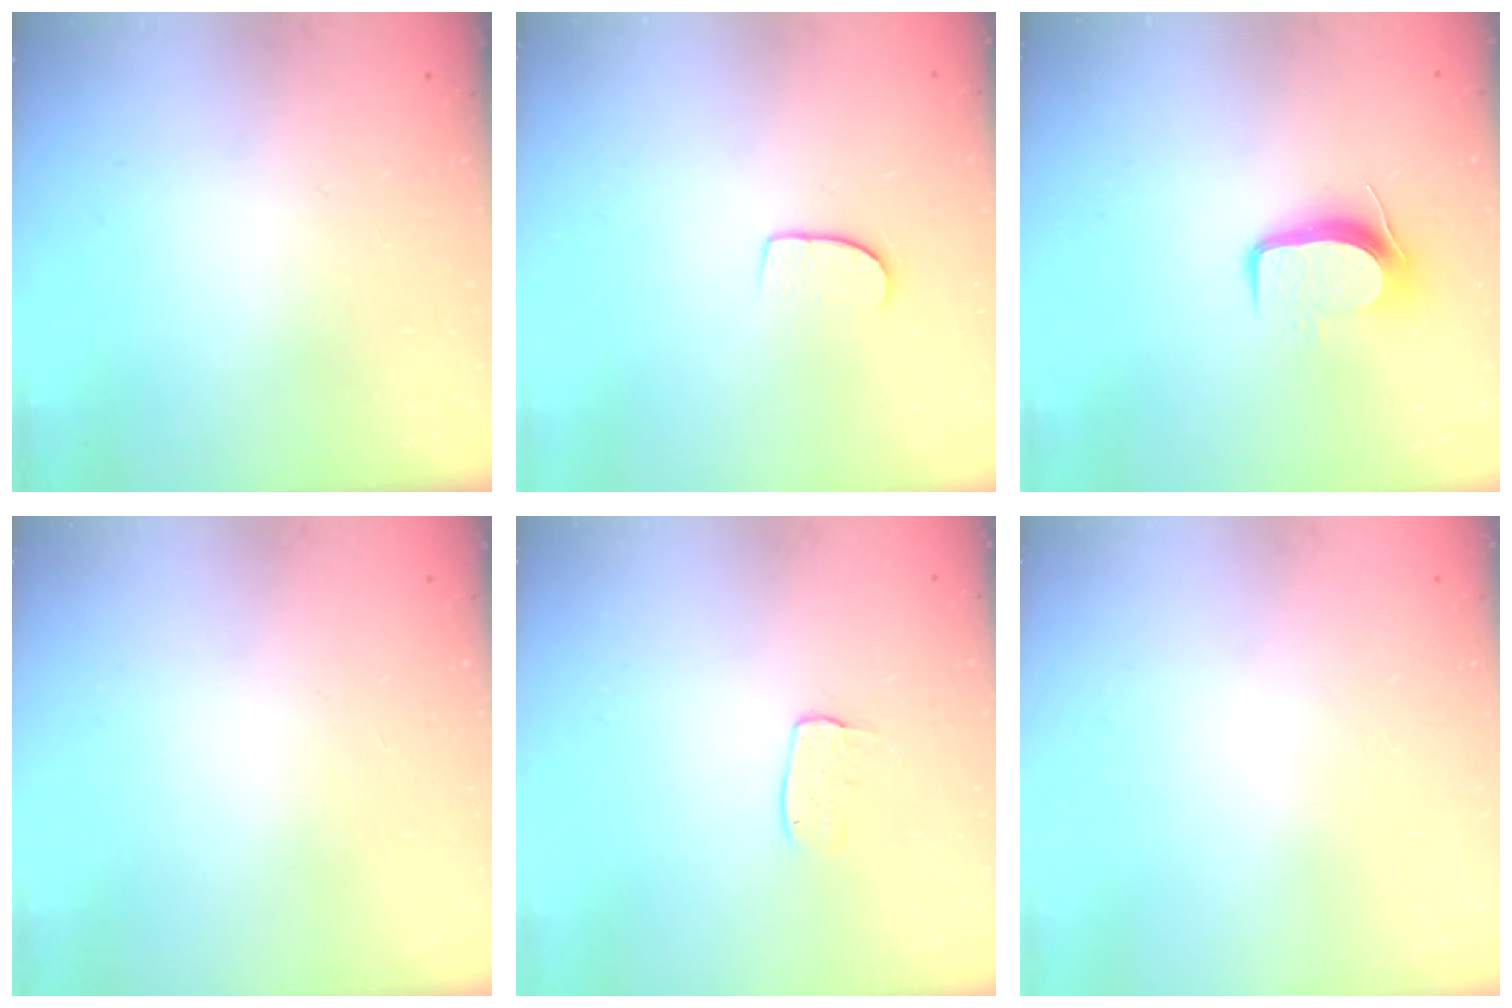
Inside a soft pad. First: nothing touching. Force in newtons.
{"total": 7.0, "press": 7.0, "slide": 0.4}
{"total": 8.7, "press": 8.6, "slide": 1.2}
{"total": 0.0}
{"total": 5.0, "press": 5.0, "slide": 0.3}
{"total": 0.0}